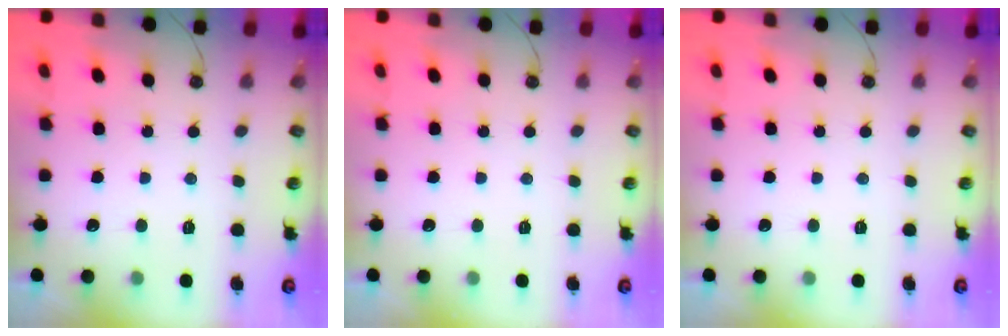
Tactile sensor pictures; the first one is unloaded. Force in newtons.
{"total": 0.0}
{"total": 0.0}